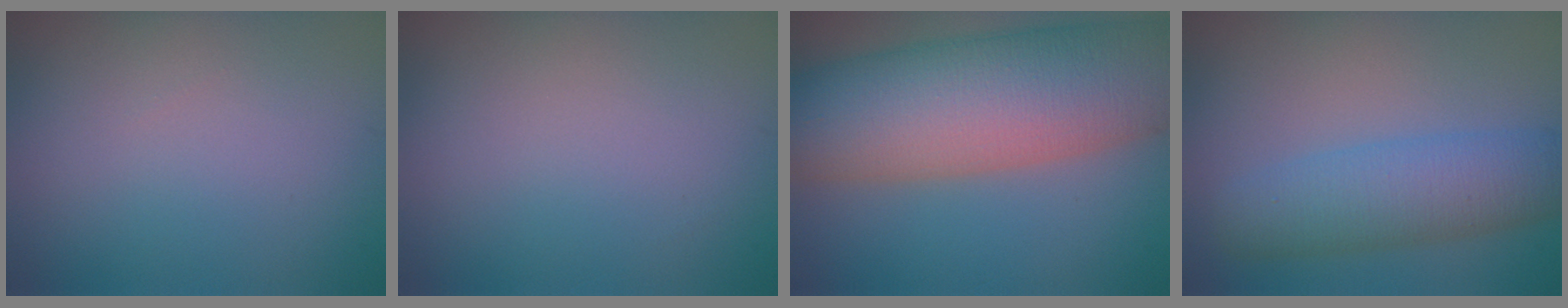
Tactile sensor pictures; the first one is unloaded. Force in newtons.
{"total": 0.0}
{"total": 13.3, "press": 13.3, "slide": 0.7}
{"total": 5.5, "press": 5.5, "slide": 0.3}